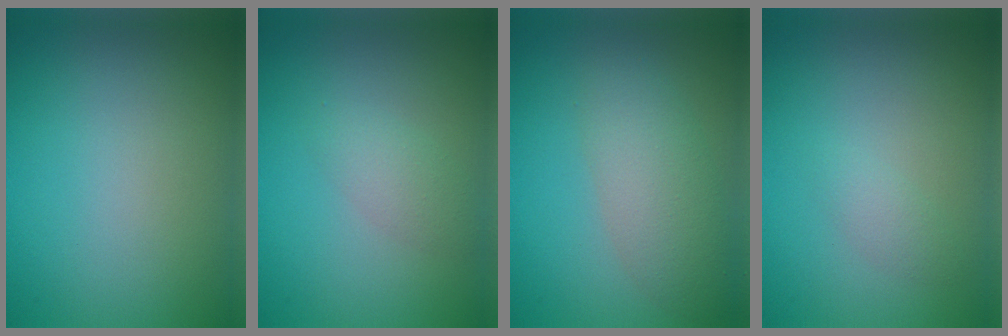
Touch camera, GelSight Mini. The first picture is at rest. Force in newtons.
{"total": 1.8, "press": 1.8, "slide": 0.1}
{"total": 4.4, "press": 4.4, "slide": 0.1}
{"total": 1.1, "press": 1.1, "slide": 0.0}